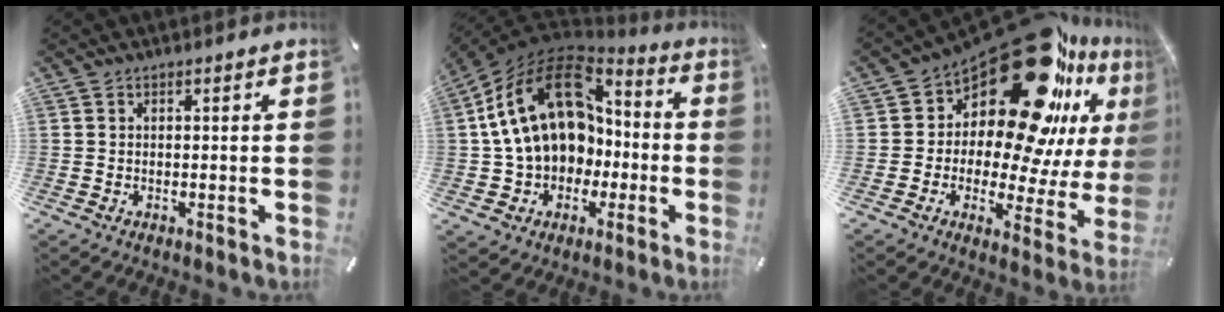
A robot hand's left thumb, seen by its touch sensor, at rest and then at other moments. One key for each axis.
{"total": 21.4, "fx": 2.6, "fy": 16.5, "fz": 13.4, "tx": -0.257, "ty": 0.006, "tz": 0.054}
{"total": 25.7, "fx": 15.2, "fy": 12.3, "fz": 16.7, "tx": -0.243, "ty": -0.135, "tz": 0.255}